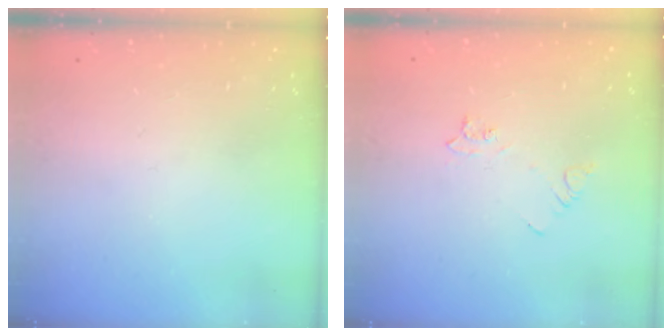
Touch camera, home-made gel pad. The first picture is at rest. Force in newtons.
{"total": 3.7, "press": 3.6, "slide": 0.5}